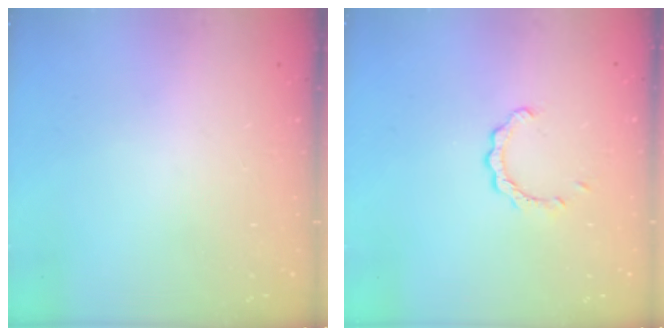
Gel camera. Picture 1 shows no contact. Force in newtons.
{"total": 2.7, "press": 2.7, "slide": 0.3}